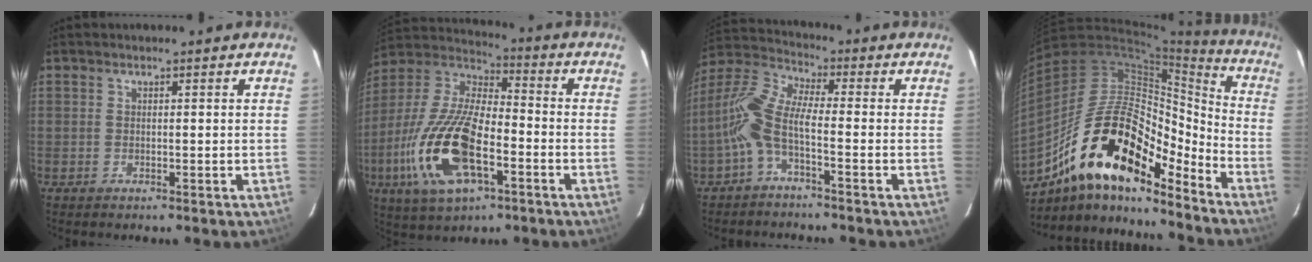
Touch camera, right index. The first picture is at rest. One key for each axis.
{"total": 21.0, "fx": -7.3, "fy": 8.9, "fz": 17.5, "tx": -0.376, "ty": -0.021, "tz": -0.141}
{"total": 8.0, "fx": -2.5, "fy": 2.0, "fz": 7.4, "tx": -0.176, "ty": 0.015, "tz": -0.057}
{"total": 22.6, "fx": -14.7, "fy": 7.9, "fz": 15.3, "tx": -0.263, "ty": -0.009, "tz": -0.271}